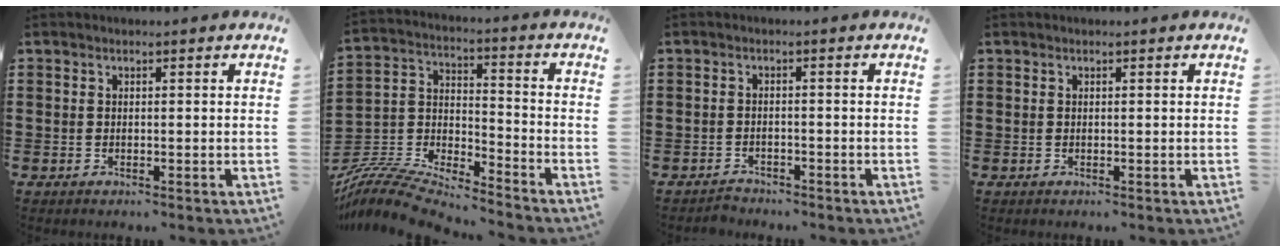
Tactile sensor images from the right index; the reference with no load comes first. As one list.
[{"total": 8.7, "force": [-8.2, 1.1, 2.4], "torque": [-0.064, 0.001, -0.168]}, {"total": 1.5, "force": [-1.4, 0.4, -0.2], "torque": [-0.002, 0.005, -0.032]}, {"total": 0.0}]